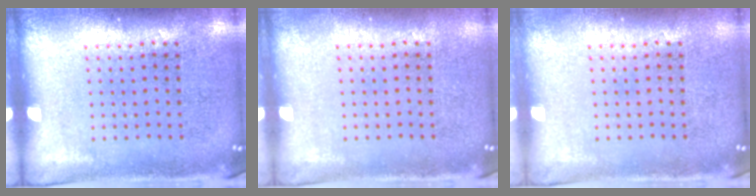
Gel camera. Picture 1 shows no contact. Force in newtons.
{"total": 0.0}
{"total": 0.0}